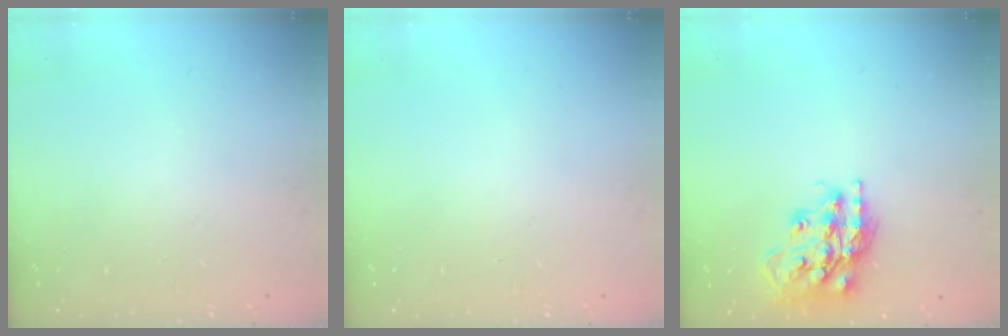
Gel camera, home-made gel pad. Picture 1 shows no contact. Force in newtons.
{"total": 0.0}
{"total": 16.6, "press": 16.5, "slide": 1.1}